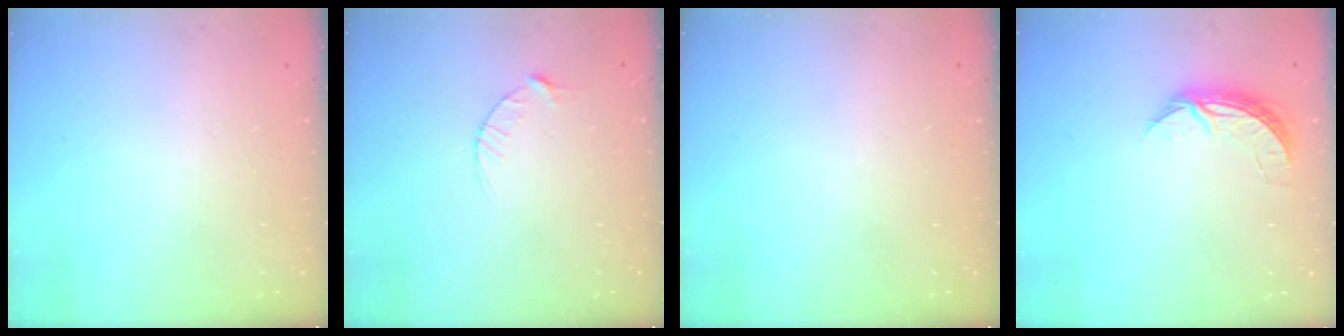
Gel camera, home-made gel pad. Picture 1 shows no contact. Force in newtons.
{"total": 2.9, "press": 2.9, "slide": 0.4}
{"total": 0.0}
{"total": 6.5, "press": 6.5, "slide": 0.5}